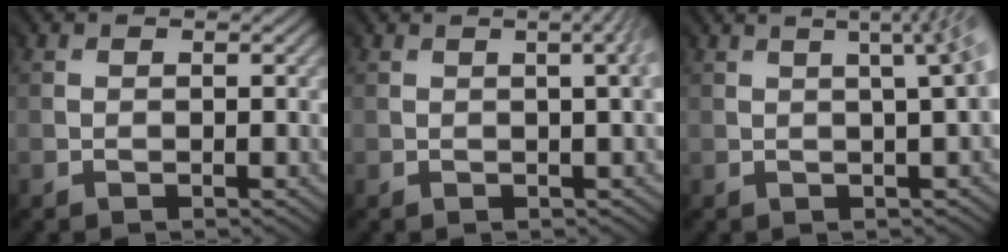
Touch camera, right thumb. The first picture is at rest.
{"total": 2.6, "force": [0.9, 0.6, 2.4], "torque": [-0.009, 0.017, -0.004]}
{"total": 5.1, "force": [1.6, 1.2, 4.8], "torque": [-0.028, 0.043, -0.003]}